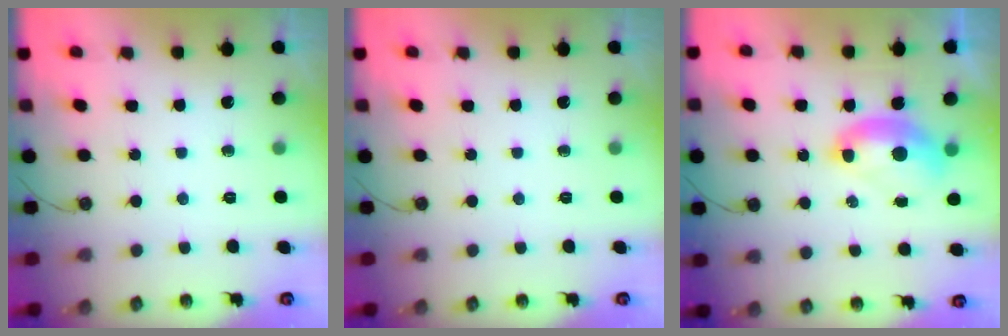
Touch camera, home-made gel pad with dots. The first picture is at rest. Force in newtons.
{"total": 0.0}
{"total": 2.5, "press": 2.5, "slide": 0.6}